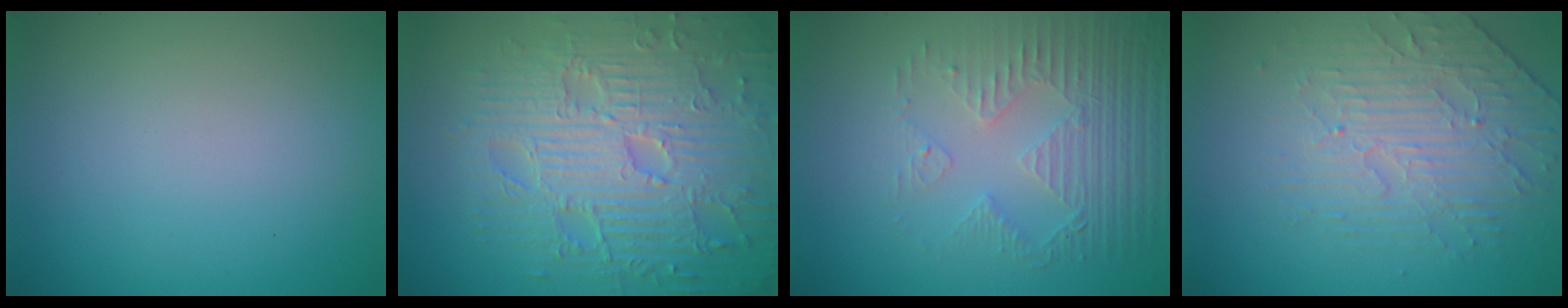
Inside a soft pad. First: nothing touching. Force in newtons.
{"total": 10.0, "press": 6.9, "slide": 7.2}
{"total": 4.2, "press": 3.2, "slide": 2.6}
{"total": 4.4, "press": 3.4, "slide": 2.7}